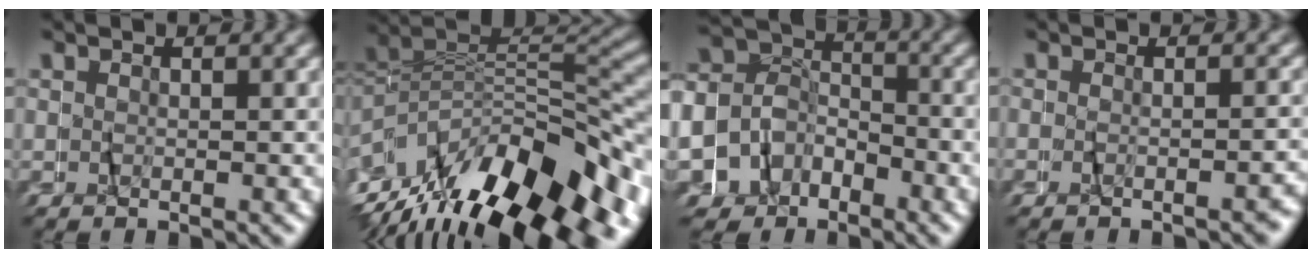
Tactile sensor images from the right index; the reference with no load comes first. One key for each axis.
{"total": 16.0, "fx": -6.5, "fy": 9.1, "fz": 11.4, "tx": -0.191, "ty": -0.005, "tz": -0.100}
{"total": 11.0, "fx": -3.6, "fy": 9.9, "fz": 3.2, "tx": -0.094, "ty": -0.023, "tz": -0.075}
{"total": 1.7, "fx": -1.5, "fy": -0.8, "fz": 0.3, "tx": -0.003, "ty": 0.003, "tz": -0.026}